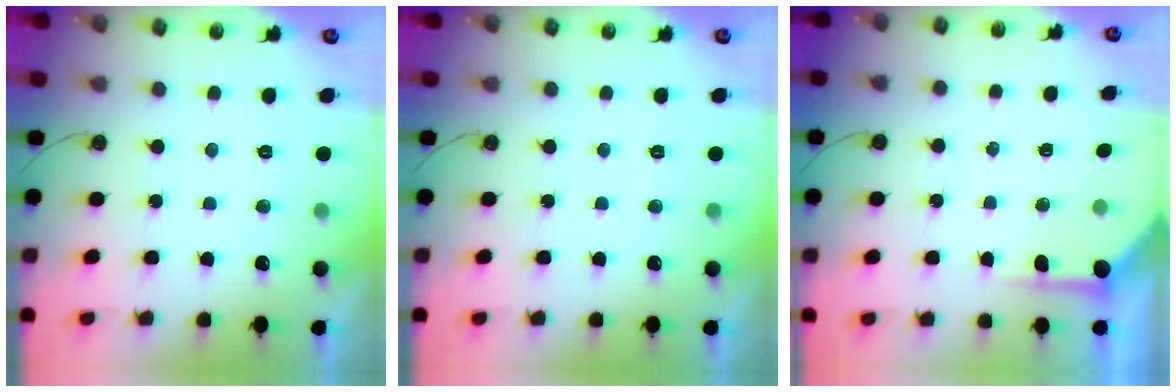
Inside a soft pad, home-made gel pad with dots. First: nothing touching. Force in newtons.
{"total": 0.0}
{"total": 4.0, "press": 3.9, "slide": 0.4}